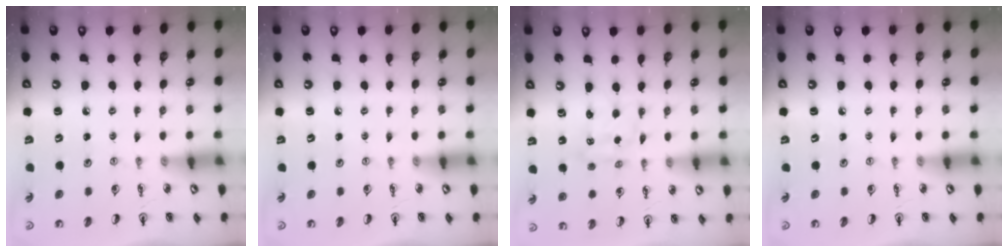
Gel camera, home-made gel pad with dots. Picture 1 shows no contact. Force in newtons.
{"total": 0.0}
{"total": 0.0}
{"total": 0.0}